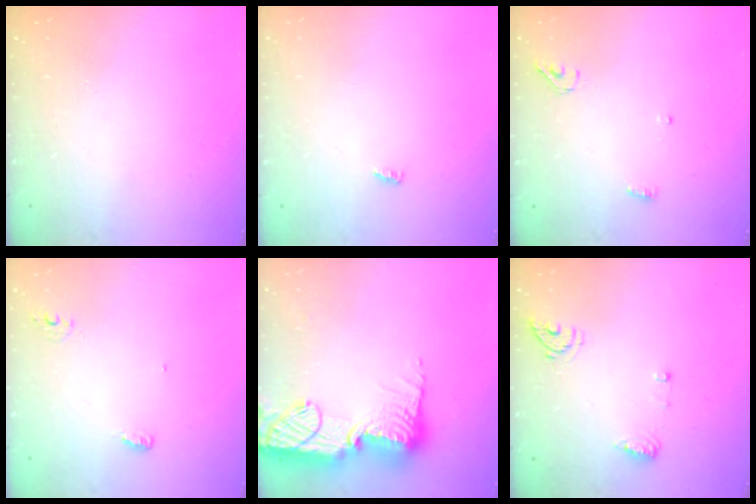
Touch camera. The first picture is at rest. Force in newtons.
{"total": 2.7, "press": 2.7, "slide": 0.2}
{"total": 3.7, "press": 3.6, "slide": 0.9}
{"total": 5.2, "press": 4.4, "slide": 2.7}
{"total": 21.2, "press": 21.2, "slide": 1.2}
{"total": 6.9, "press": 6.7, "slide": 1.7}